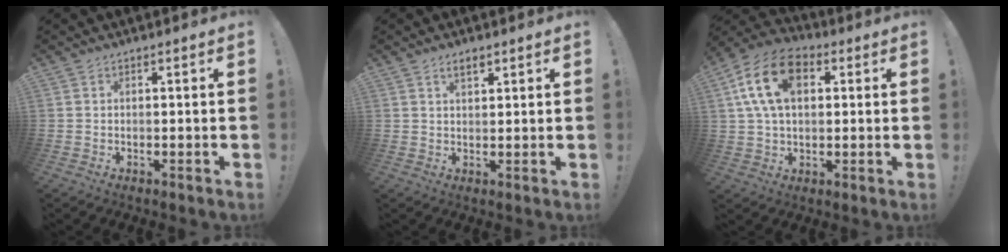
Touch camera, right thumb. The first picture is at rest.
{"total": 2.8, "force": [1.8, 1.2, 1.8], "torque": [-0.025, -0.006, 0.029]}
{"total": 16.8, "force": [5.2, 10.8, 11.8], "torque": [-0.221, 0.002, 0.095]}